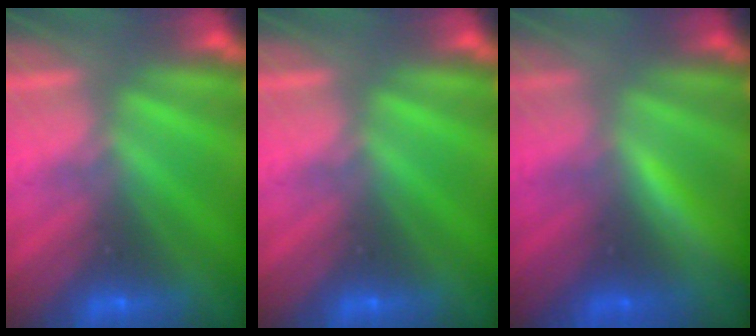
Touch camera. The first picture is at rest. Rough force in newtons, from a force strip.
{"total": 0.0}
{"total": 1.9}